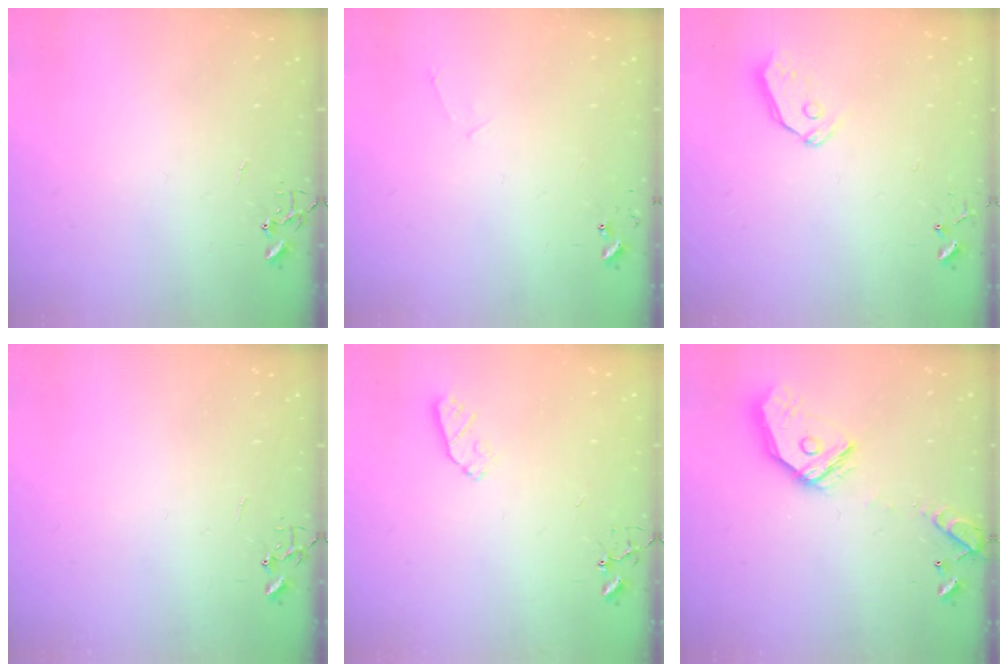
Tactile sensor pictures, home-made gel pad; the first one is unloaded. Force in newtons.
{"total": 4.8, "press": 4.8, "slide": 0.5}
{"total": 4.8, "press": 4.8, "slide": 0.4}
{"total": 0.0}
{"total": 5.5, "press": 5.4, "slide": 1.1}
{"total": 16.2, "press": 16.1, "slide": 2.1}